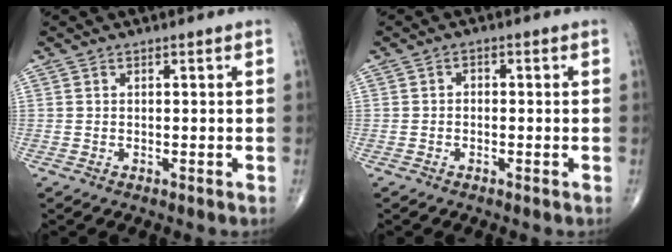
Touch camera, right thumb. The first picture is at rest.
{"total": 1.0, "force": [-0.3, 0.7, 0.5], "torque": [-0.003, 0.005, -0.010]}